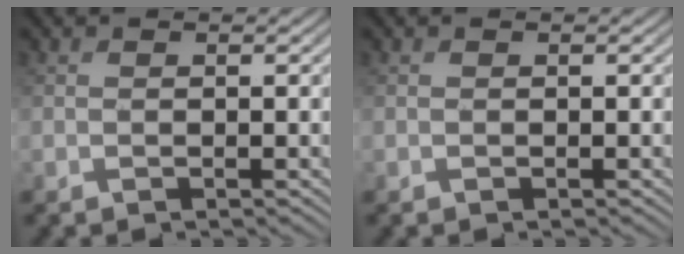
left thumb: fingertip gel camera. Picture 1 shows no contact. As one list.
[{"total": 0.0}]